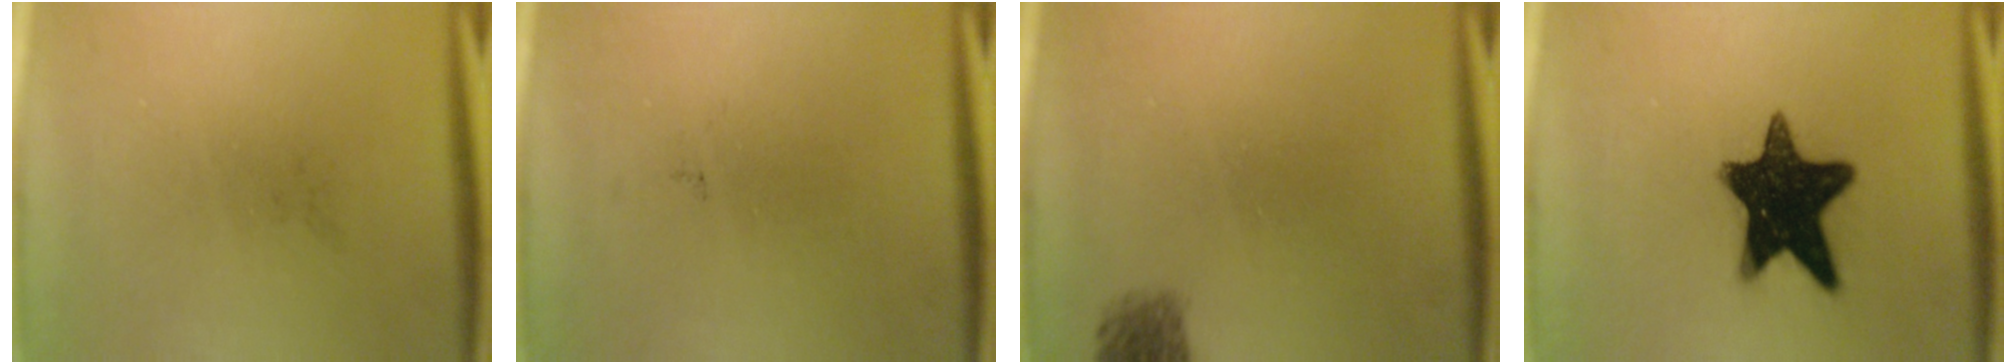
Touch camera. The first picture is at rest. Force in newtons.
{"total": 0.0}
{"total": 1.8}
{"total": 15.1}